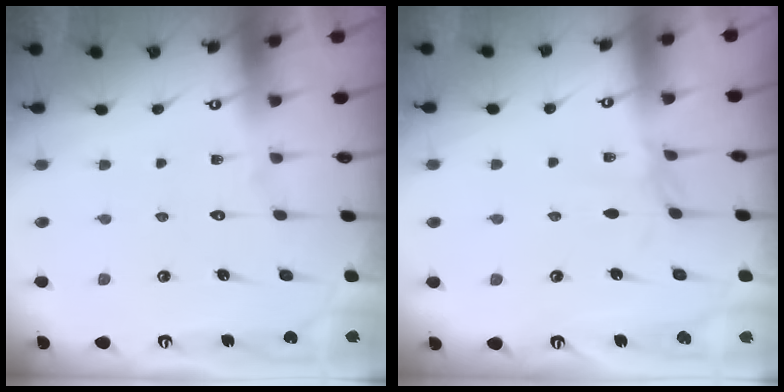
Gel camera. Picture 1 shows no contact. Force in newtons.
{"total": 2.1, "press": 2.1, "slide": 0.5}